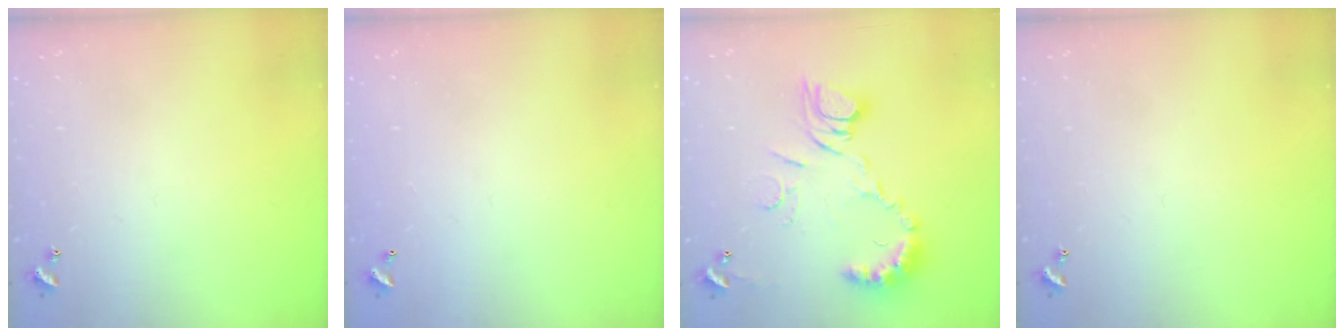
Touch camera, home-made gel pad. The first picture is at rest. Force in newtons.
{"total": 2.9, "press": 2.9, "slide": 0.1}
{"total": 12.5, "press": 12.4, "slide": 1.3}
{"total": 0.0}